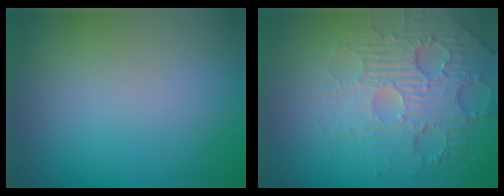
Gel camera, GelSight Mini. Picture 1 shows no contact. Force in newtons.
{"total": 4.8, "press": 4.2, "slide": 2.2}